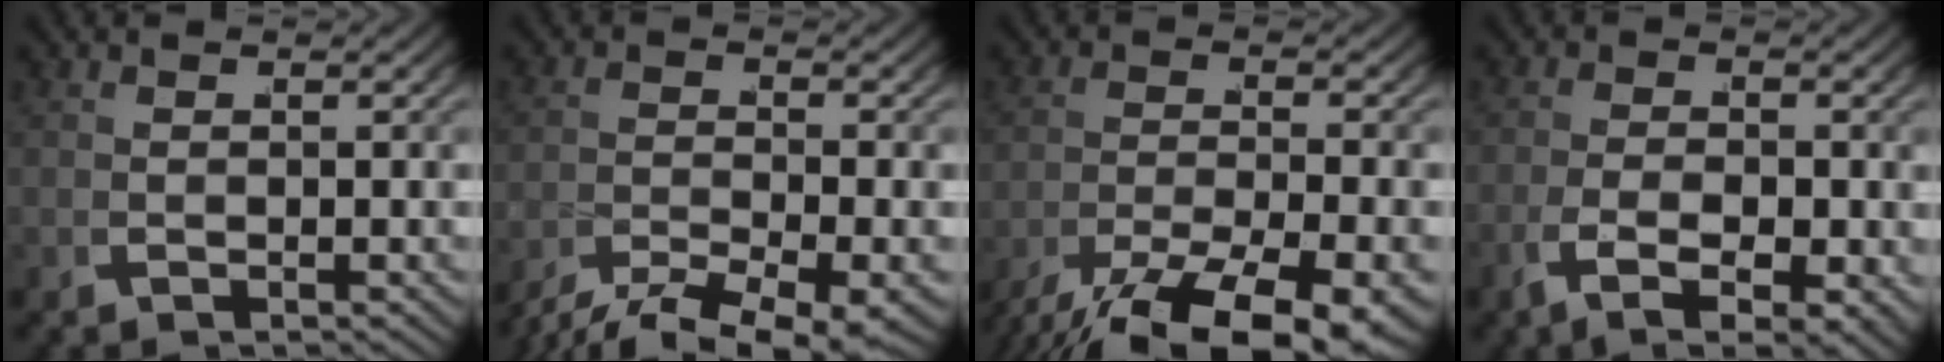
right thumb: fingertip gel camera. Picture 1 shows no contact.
{"total": 5.2, "force": [-4.1, 1.6, 2.9], "torque": [-0.043, -0.011, -0.068]}
{"total": 8.9, "force": [-5.8, 3.4, 5.9], "torque": [-0.103, -0.026, -0.082]}
{"total": 4.9, "force": [-1.7, 2.4, 3.9], "torque": [-0.076, -0.019, -0.026]}